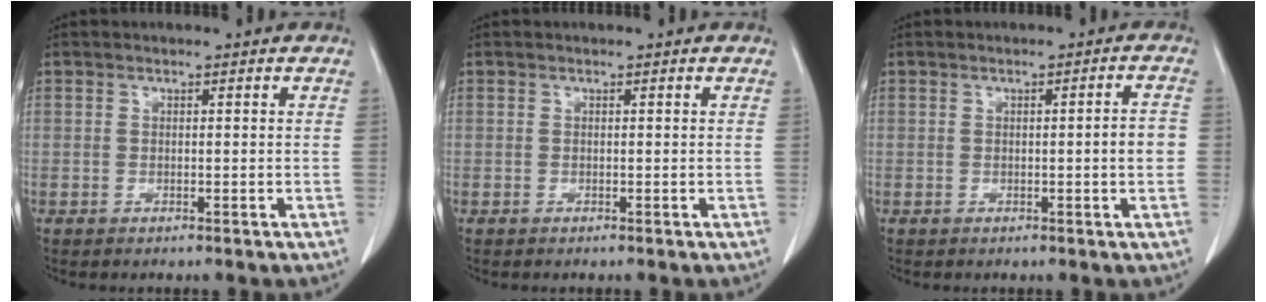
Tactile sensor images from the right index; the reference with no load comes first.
{"total": 0.0}
{"total": 3.3, "force": [-0.3, 0.2, 3.3], "torque": [-0.042, 0.002, -0.005]}